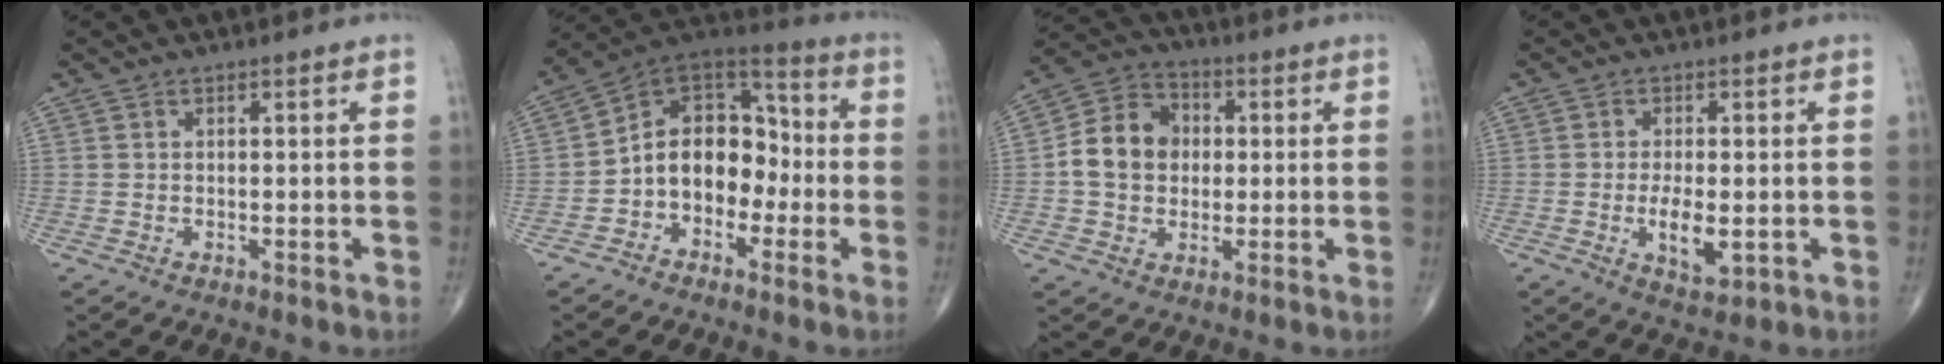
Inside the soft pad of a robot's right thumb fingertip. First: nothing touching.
{"total": 13.5, "force": [-2.9, 9.9, 8.8], "torque": [-0.101, 0.062, -0.062]}
{"total": 11.0, "force": [0.2, 9.0, 6.2], "torque": [-0.089, 0.024, -0.006]}
{"total": 5.9, "force": [-1.1, 2.5, 5.2], "torque": [-0.086, -0.010, -0.015]}